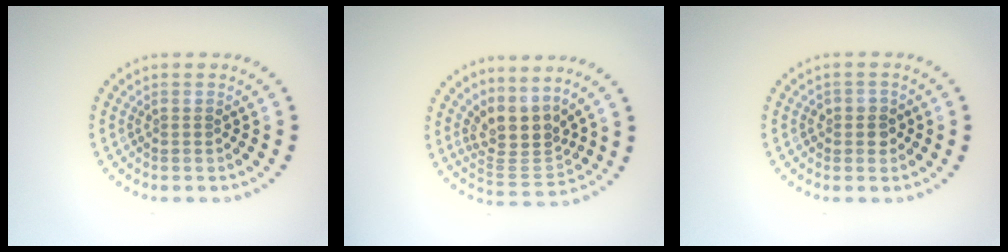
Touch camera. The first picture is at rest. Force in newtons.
{"total": 3.9, "press": 2.8, "slide": 2.8}
{"total": 1.6, "press": 1.4, "slide": 0.7}